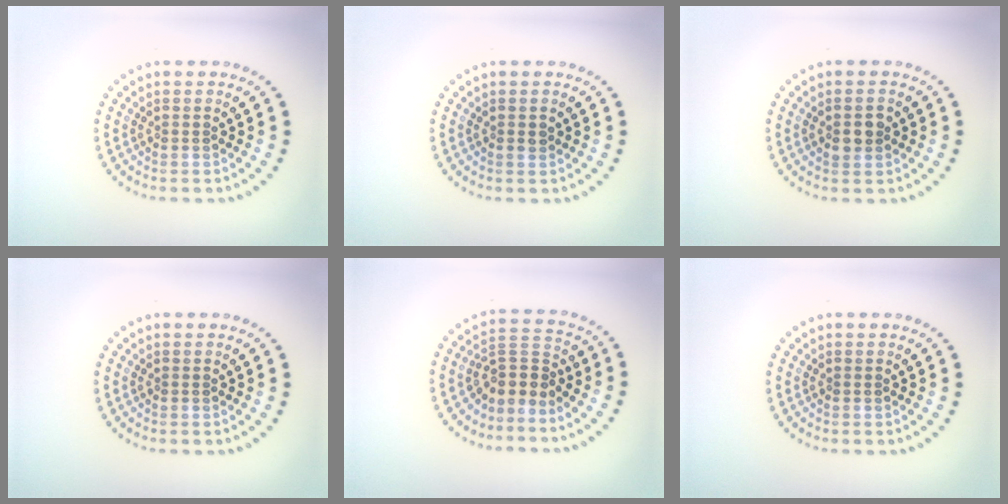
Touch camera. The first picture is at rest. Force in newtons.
{"total": 0.7, "press": 0.7, "slide": 0.0}
{"total": 2.4, "press": 2.4, "slide": 0.1}
{"total": 0.0}
{"total": 3.0, "press": 2.1, "slide": 2.1}
{"total": 0.0}